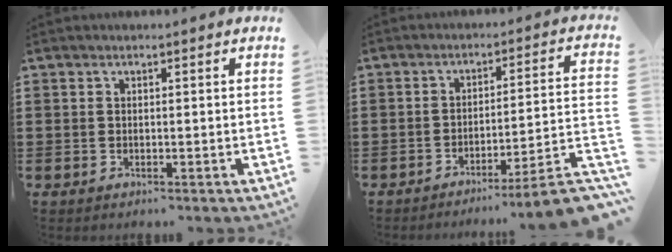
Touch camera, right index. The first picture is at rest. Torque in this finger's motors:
{"motor_torque": [1.40, -0.74, -0.03, -0.02]}